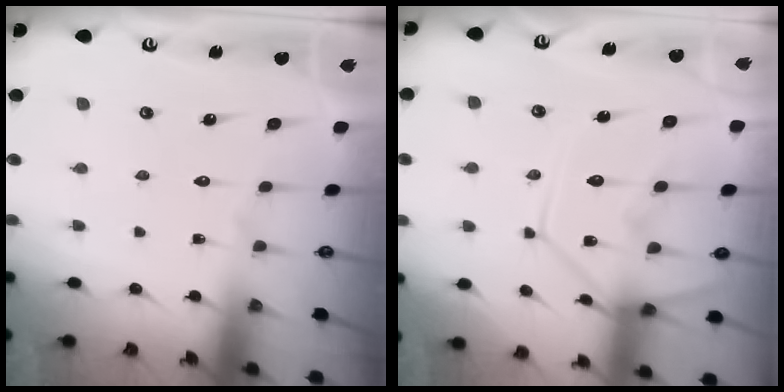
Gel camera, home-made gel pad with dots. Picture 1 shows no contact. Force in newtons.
{"total": 15.8, "press": 15.7, "slide": 1.6}